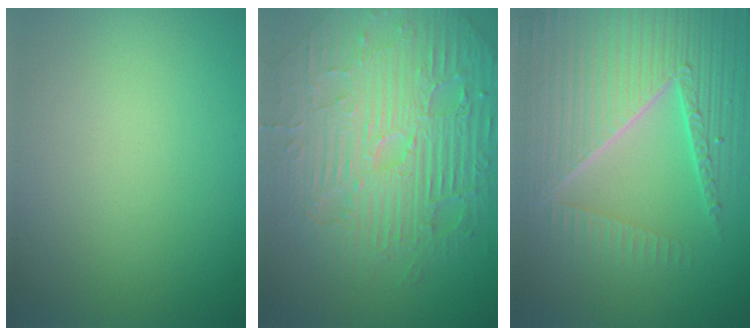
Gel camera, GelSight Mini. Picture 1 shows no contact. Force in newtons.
{"total": 11.0, "press": 7.1, "slide": 8.4}
{"total": 8.6, "press": 6.0, "slide": 6.2}